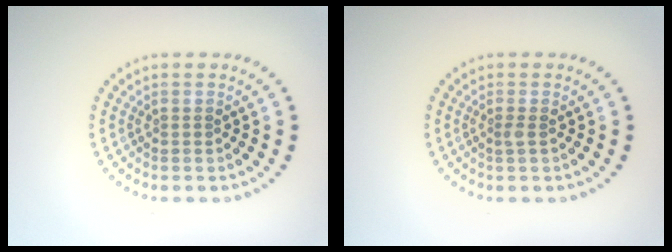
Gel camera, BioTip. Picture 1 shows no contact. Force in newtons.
{"total": 0.6, "press": 0.5, "slide": 0.3}